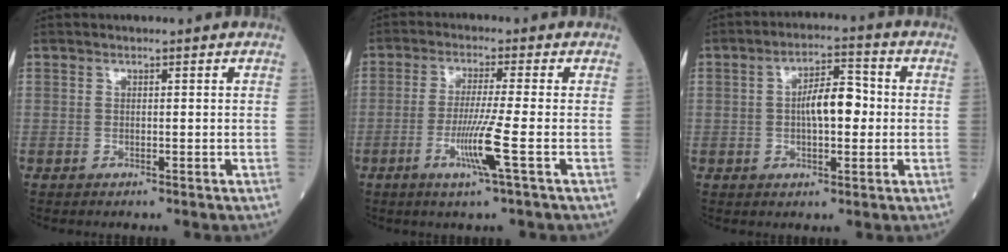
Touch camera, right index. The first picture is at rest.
{"total": 6.8, "force": [-2.4, -1.3, 6.3], "torque": [-0.119, -0.020, -0.050]}
{"total": 7.1, "force": [0.0, 2.5, 6.6], "torque": [-0.114, 0.017, -0.003]}